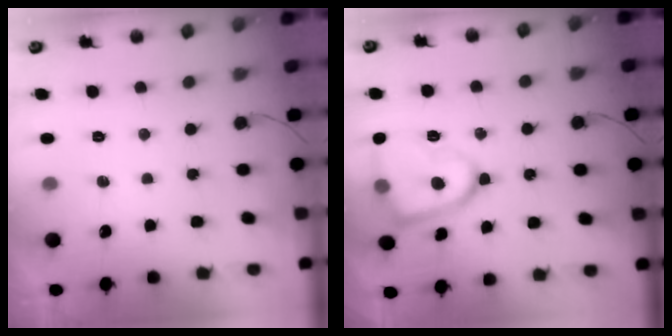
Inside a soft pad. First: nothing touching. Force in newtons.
{"total": 15.5, "press": 15.4, "slide": 1.3}